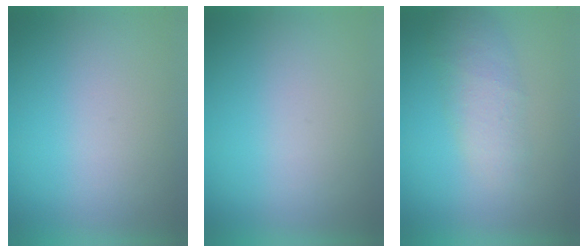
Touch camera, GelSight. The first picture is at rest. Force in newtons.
{"total": 0.0}
{"total": 2.3}